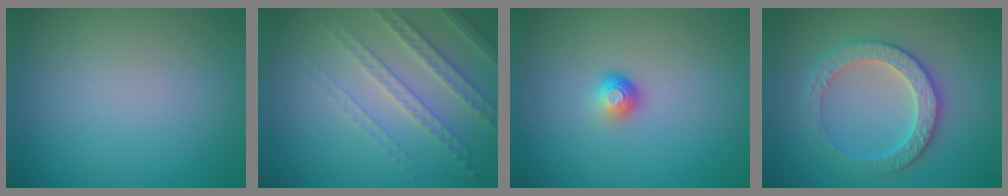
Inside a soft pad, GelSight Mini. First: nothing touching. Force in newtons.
{"total": 5.0, "press": 3.3, "slide": 3.7}
{"total": 1.8, "press": 1.2, "slide": 1.4}
{"total": 3.8, "press": 3.6, "slide": 1.2}